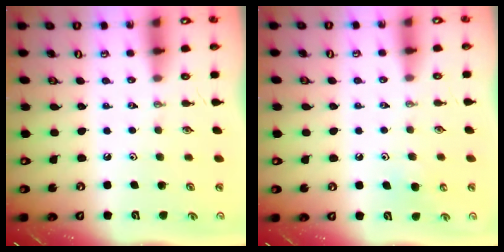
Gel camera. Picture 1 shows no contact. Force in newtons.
{"total": 6.0, "press": 5.9, "slide": 0.5}